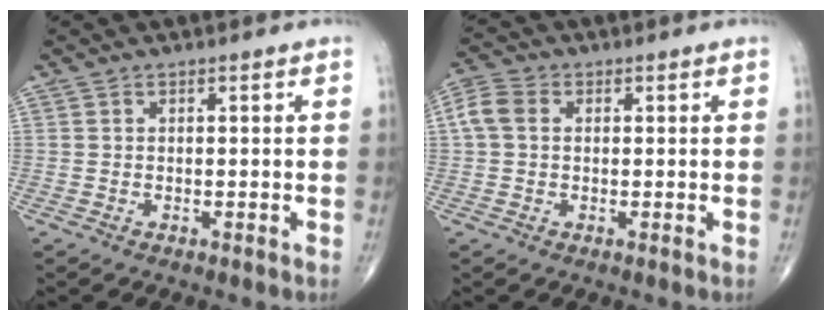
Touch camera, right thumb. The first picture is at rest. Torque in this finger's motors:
{"motor_torque": [-0.24, 0.27, 0.10, -0.03, 0.03]}